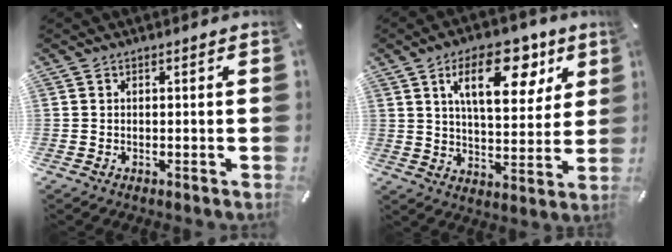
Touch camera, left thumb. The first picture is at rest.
{"total": 17.2, "force": [8.5, 8.6, 12.2], "torque": [-0.179, -0.022, 0.137]}